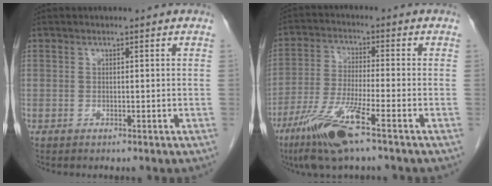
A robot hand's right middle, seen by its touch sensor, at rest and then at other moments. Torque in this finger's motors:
{"motor_torque": [1.22, -0.92, 0.58, 0.11]}